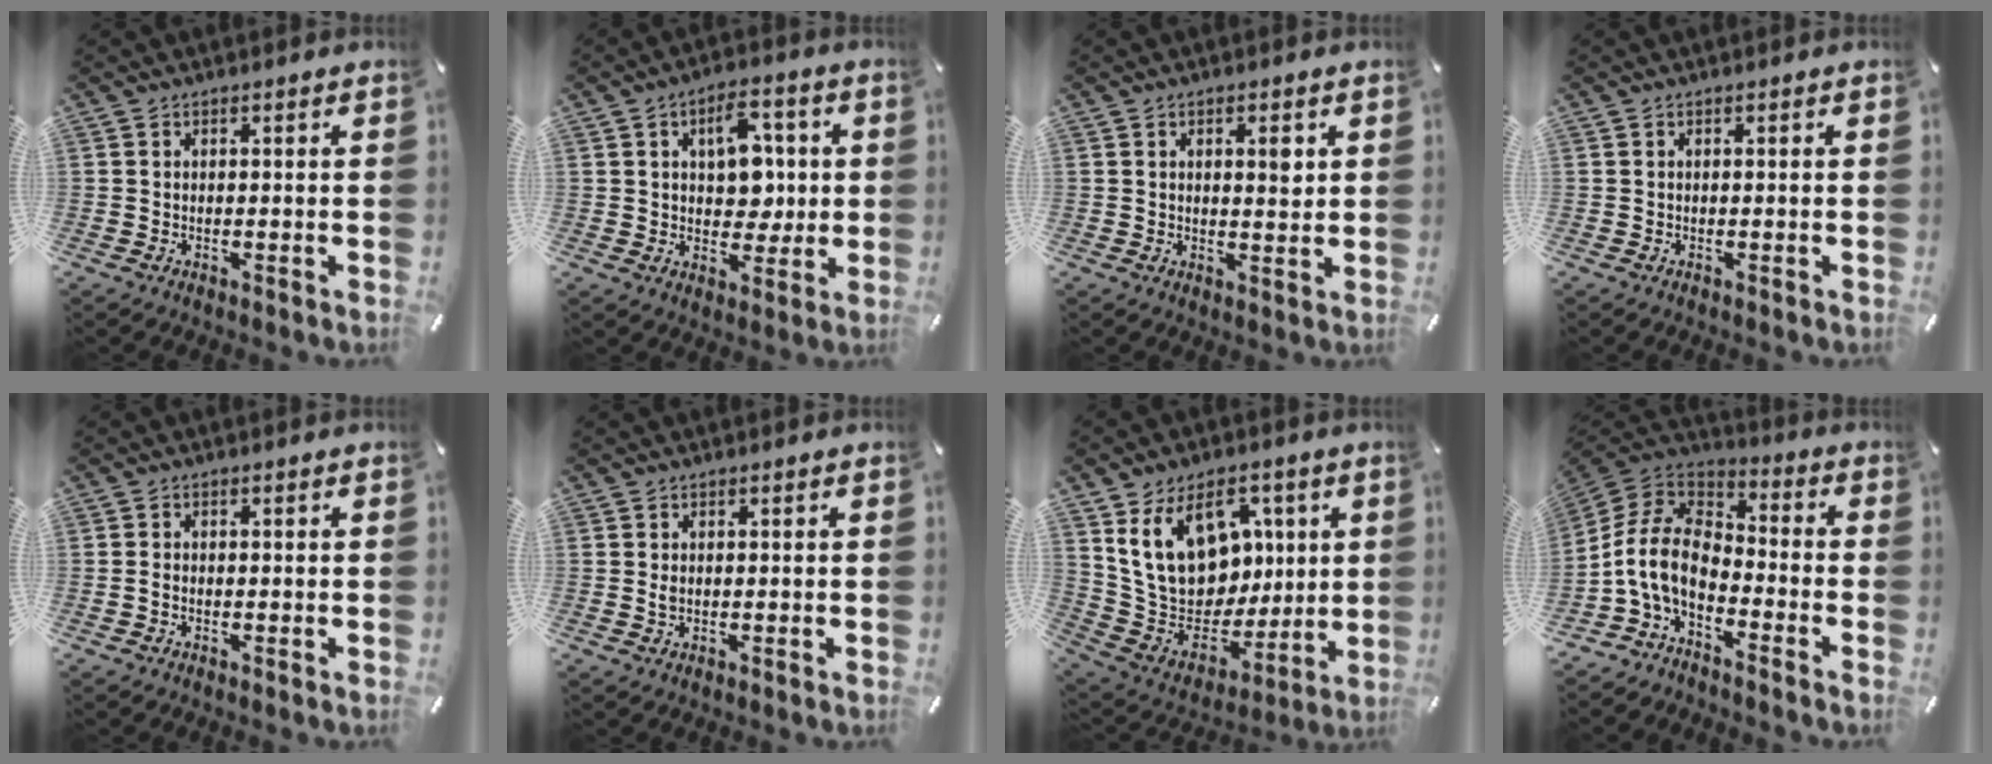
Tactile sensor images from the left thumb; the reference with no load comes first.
{"total": 10.4, "force": [2.1, 7.4, 7.0], "torque": [-0.089, 0.001, 0.033]}
{"total": 3.5, "force": [1.3, 1.6, 2.9], "torque": [-0.037, -0.006, 0.015]}
{"total": 0.0}
{"total": 1.1, "force": [-0.3, 0.6, 0.8], "torque": [-0.015, 0.001, -0.007]}
{"total": 1.0, "force": [0.1, 0.5, 0.8], "torque": [-0.018, 0.000, 0.002]}
{"total": 19.4, "force": [7.3, 14.3, 10.9], "torque": [-0.200, -0.024, 0.143]}
{"total": 11.9, "force": [-5.9, 6.9, 7.6], "torque": [-0.176, 0.020, -0.118]}